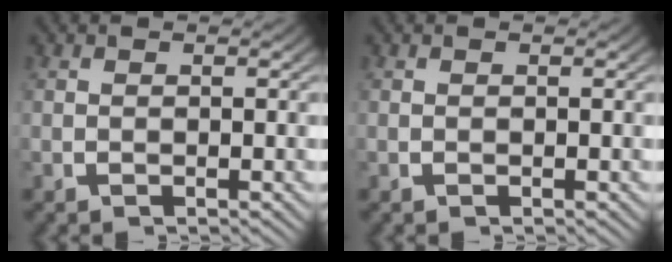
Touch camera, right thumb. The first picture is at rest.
{"total": 0.0}